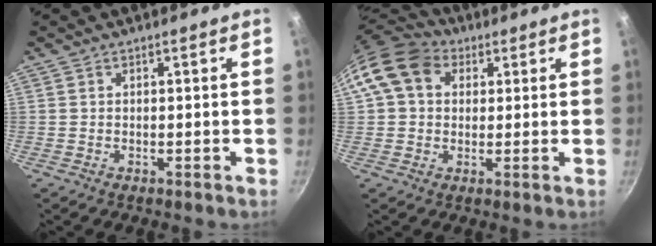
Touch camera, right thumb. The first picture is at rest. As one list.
[{"total": 11.4, "force": [3.7, 8.9, 6.1], "torque": [-0.087, 0.017, 0.049]}]